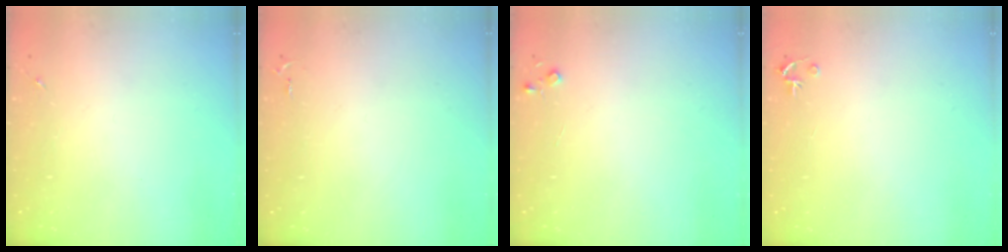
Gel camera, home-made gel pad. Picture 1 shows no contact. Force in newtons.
{"total": 2.6, "press": 2.6, "slide": 0.4}
{"total": 3.6, "press": 3.6, "slide": 0.4}
{"total": 3.5, "press": 3.5, "slide": 0.4}